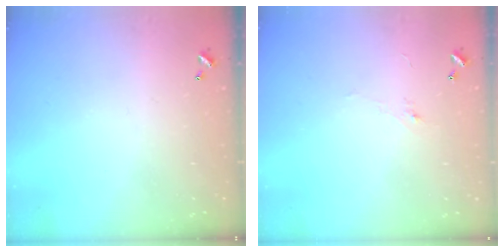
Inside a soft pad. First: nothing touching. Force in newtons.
{"total": 1.2, "press": 0.8, "slide": 0.8}